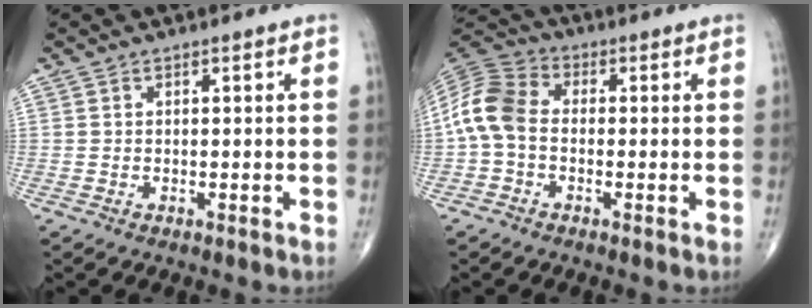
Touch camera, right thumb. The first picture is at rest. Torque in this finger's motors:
{"motor_torque": [0.06, 0.27, 0.94, -0.17, 0.08]}